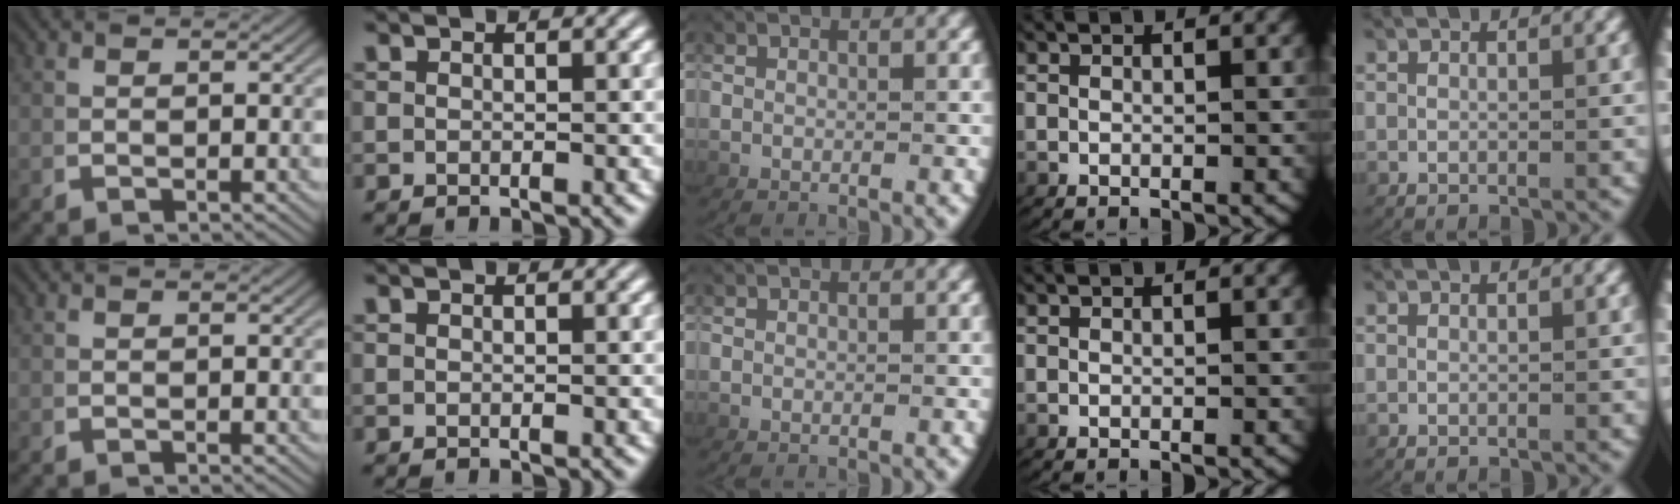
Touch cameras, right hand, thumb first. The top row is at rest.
{}